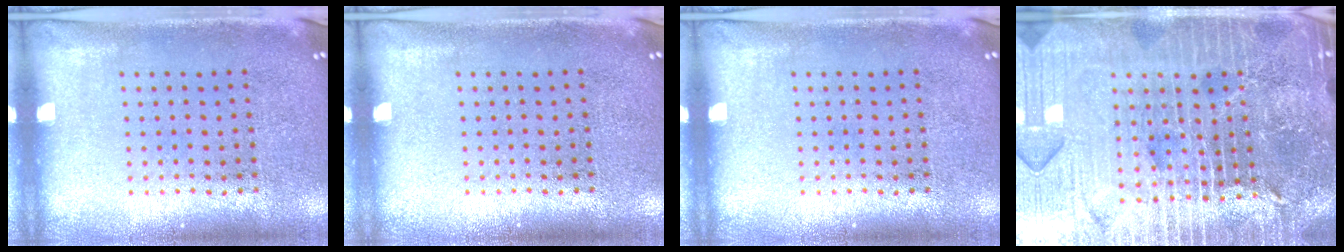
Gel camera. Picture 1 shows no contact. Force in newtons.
{"total": 0.0}
{"total": 0.0}
{"total": 6.5, "press": 5.7, "slide": 3.1}